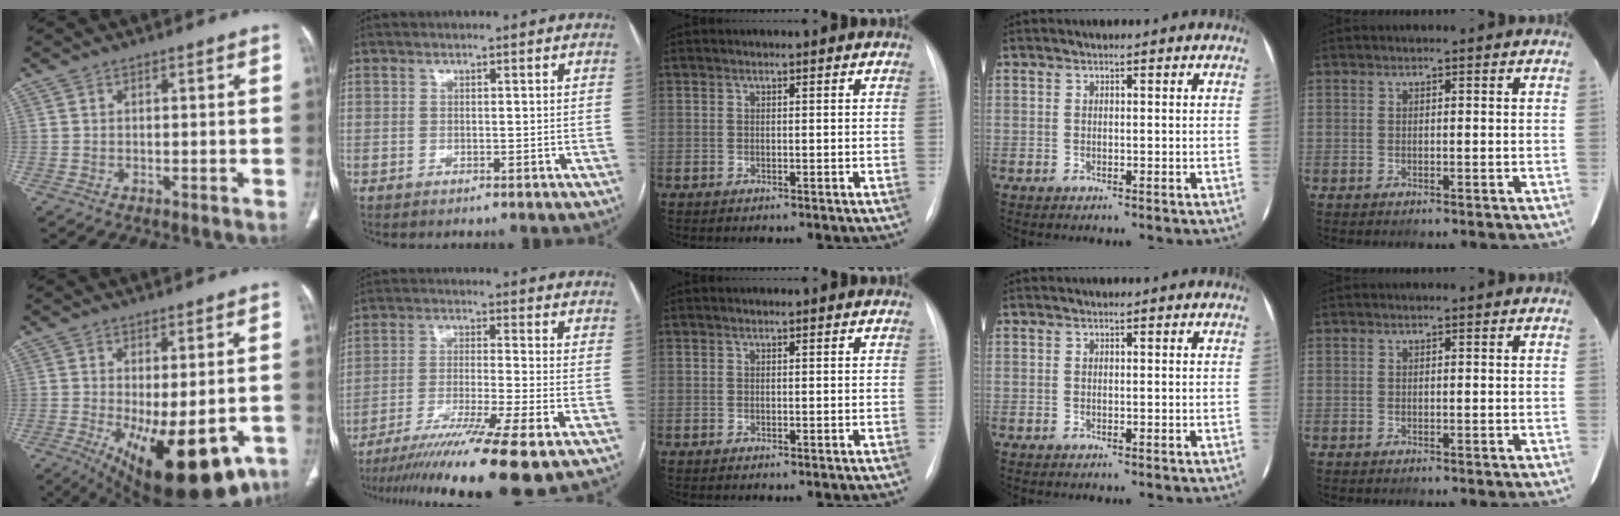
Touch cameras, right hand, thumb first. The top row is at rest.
{"thumb": {"total": 20.1, "force": [-8.8, 8.6, 16.0], "torque": [-0.196, -0.023, -0.108]}, "index": {"total": 16.3, "force": [-11.8, -1.3, 11.1], "torque": [-0.173, -0.041, -0.194]}}